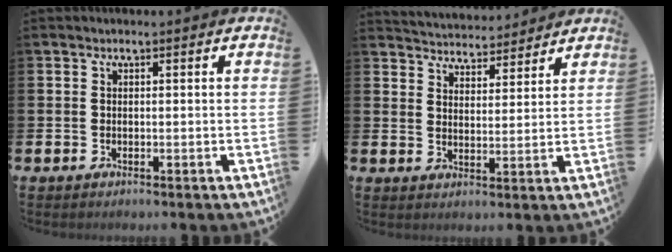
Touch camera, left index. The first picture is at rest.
{"total": 4.7, "force": [4.6, 0.8, -0.5], "torque": [-0.007, -0.031, 0.082]}